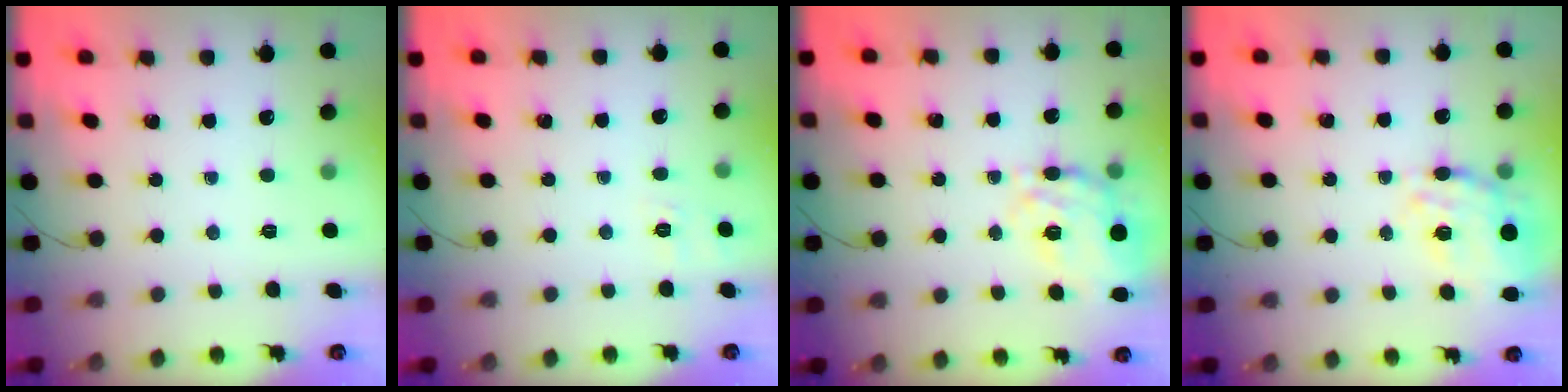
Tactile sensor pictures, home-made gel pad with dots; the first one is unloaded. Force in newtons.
{"total": 2.7, "press": 2.1, "slide": 1.6}
{"total": 14.7, "press": 14.2, "slide": 3.8}
{"total": 16.7, "press": 16.3, "slide": 3.5}